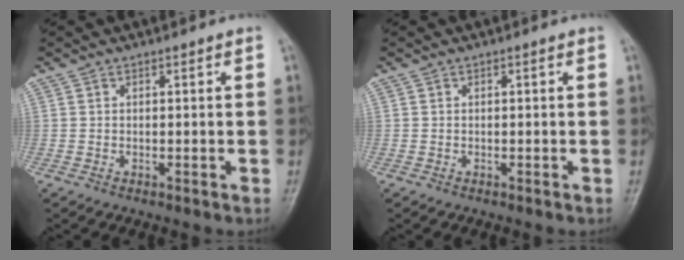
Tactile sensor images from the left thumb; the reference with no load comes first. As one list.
[{"total": 0.0}]